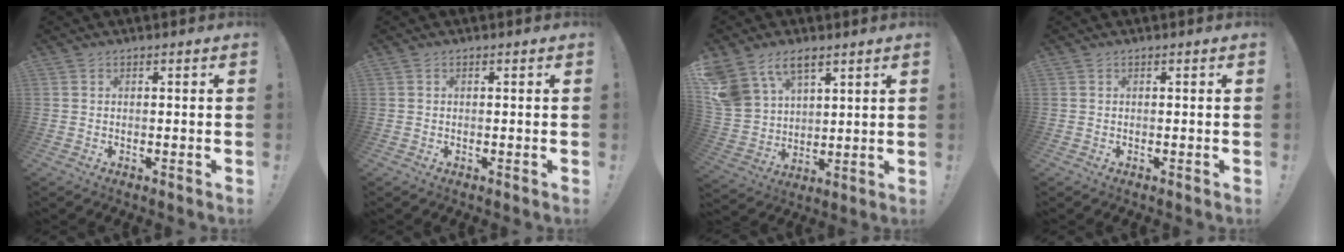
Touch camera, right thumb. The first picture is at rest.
{"total": 0.0}
{"total": 12.6, "force": [7.7, 8.0, 5.8], "torque": [-0.125, -0.042, 0.156]}
{"total": 0.0}